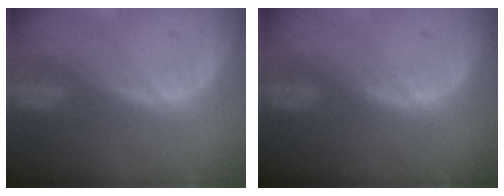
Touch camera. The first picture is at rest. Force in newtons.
{"total": 0.7, "press": 0.5, "slide": 0.5}